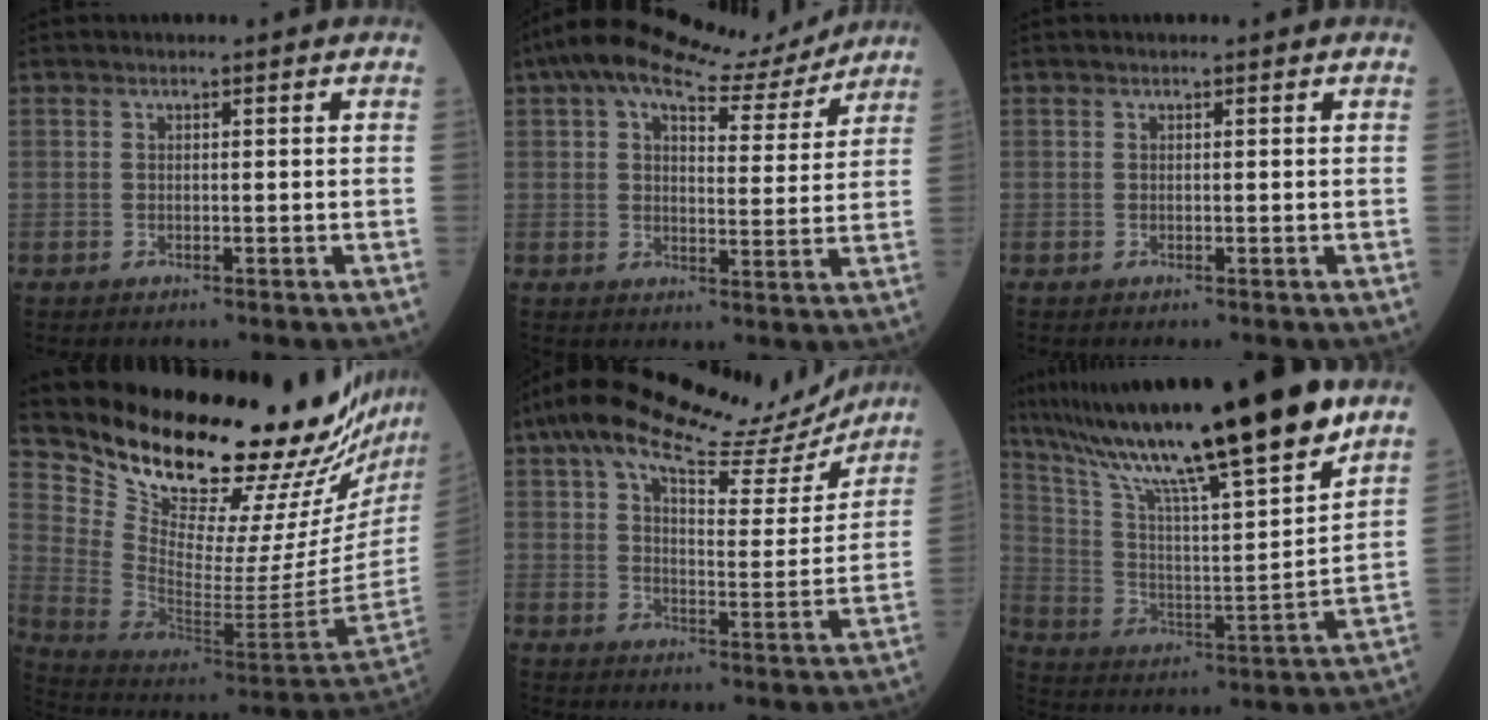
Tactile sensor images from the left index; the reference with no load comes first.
{"total": 13.0, "force": [11.1, 3.0, 6.1], "torque": [-0.100, 0.017, 0.154]}
{"total": 0.0}
{"total": 29.7, "force": [25.6, 1.7, 14.9], "torque": [-0.247, -0.135, 0.370]}
{"total": 20.5, "force": [17.1, 4.7, 10.3], "torque": [-0.165, 0.024, 0.239]}
{"total": 24.0, "force": [18.9, 0.4, 14.8], "torque": [-0.257, -0.003, 0.316]}